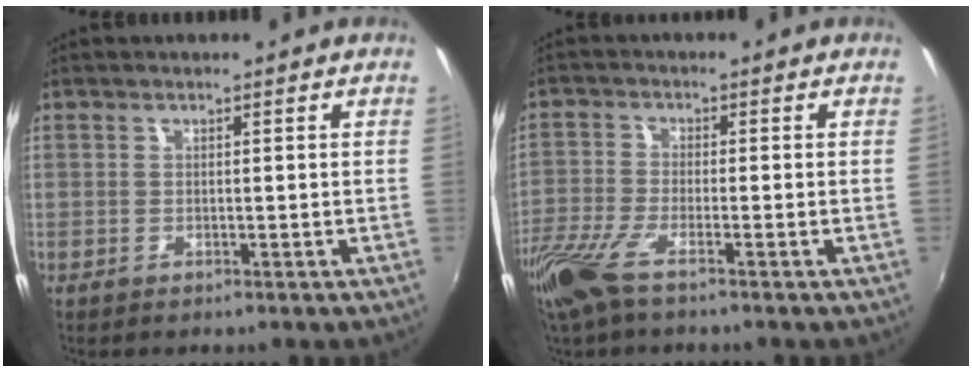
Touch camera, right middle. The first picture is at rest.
{"total": 8.1, "force": [-5.7, 1.4, 5.6], "torque": [-0.138, -0.027, -0.118]}